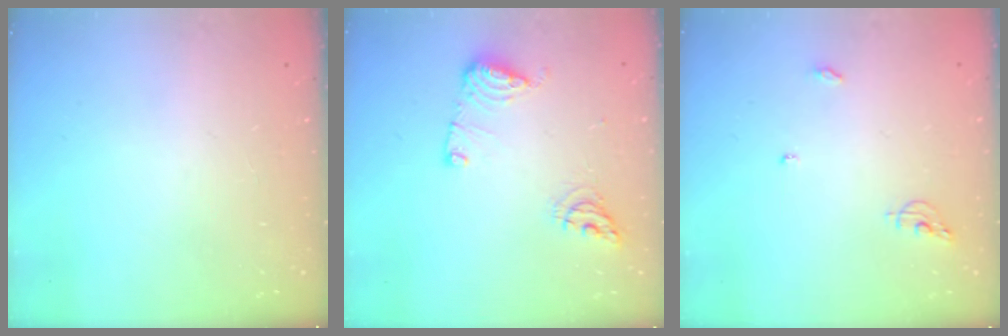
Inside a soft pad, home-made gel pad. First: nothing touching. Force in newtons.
{"total": 10.2, "press": 10.1, "slide": 1.2}
{"total": 5.4, "press": 5.4, "slide": 0.4}